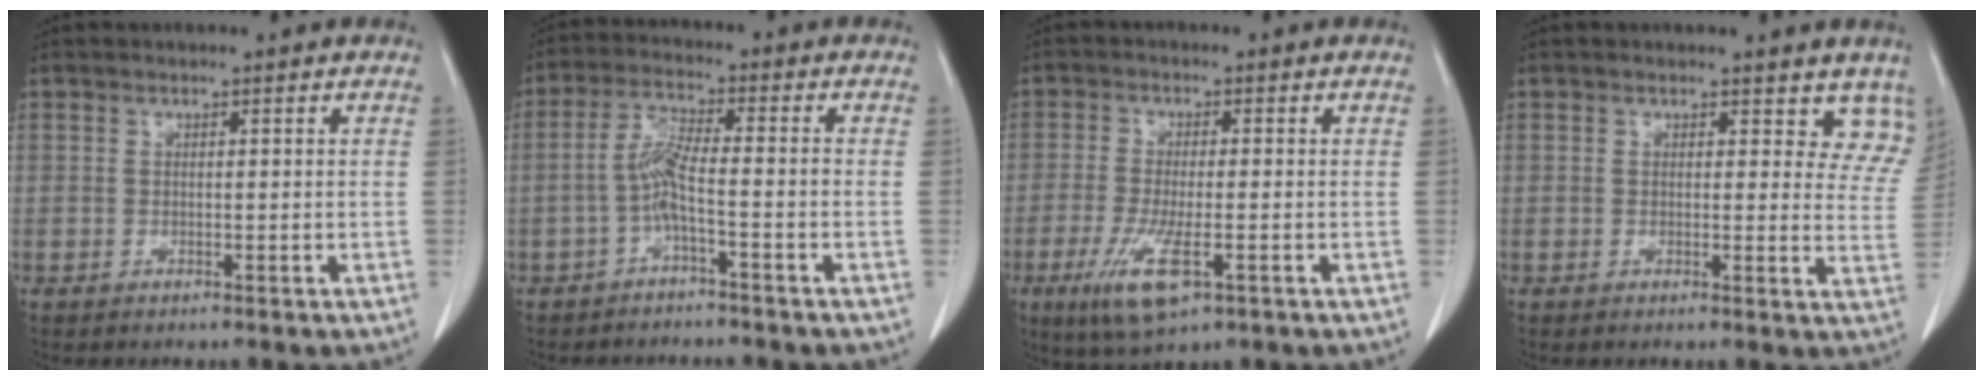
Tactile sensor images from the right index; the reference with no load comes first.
{"total": 4.6, "force": [-1.9, 0.0, 4.2], "torque": [-0.088, 0.010, -0.039]}
{"total": 8.1, "force": [-3.6, 1.8, 7.0], "torque": [-0.144, -0.022, -0.058]}
{"total": 6.8, "force": [5.8, 3.3, 1.6], "torque": [0.017, -0.016, 0.041]}